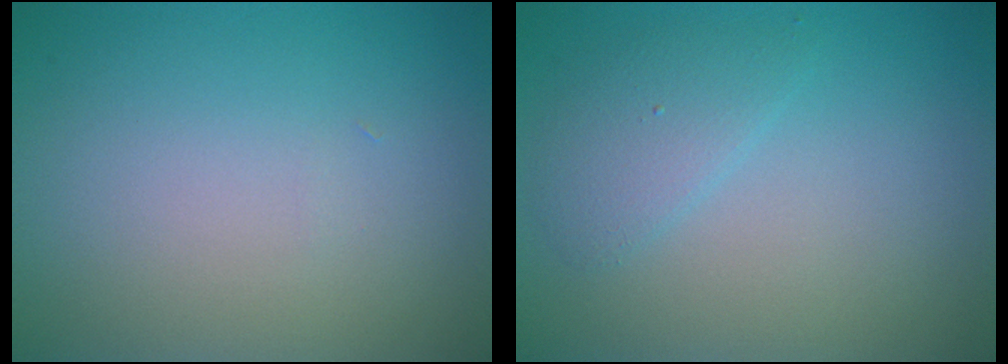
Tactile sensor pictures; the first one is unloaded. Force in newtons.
{"total": 2.0, "press": 2.0, "slide": 0.2}